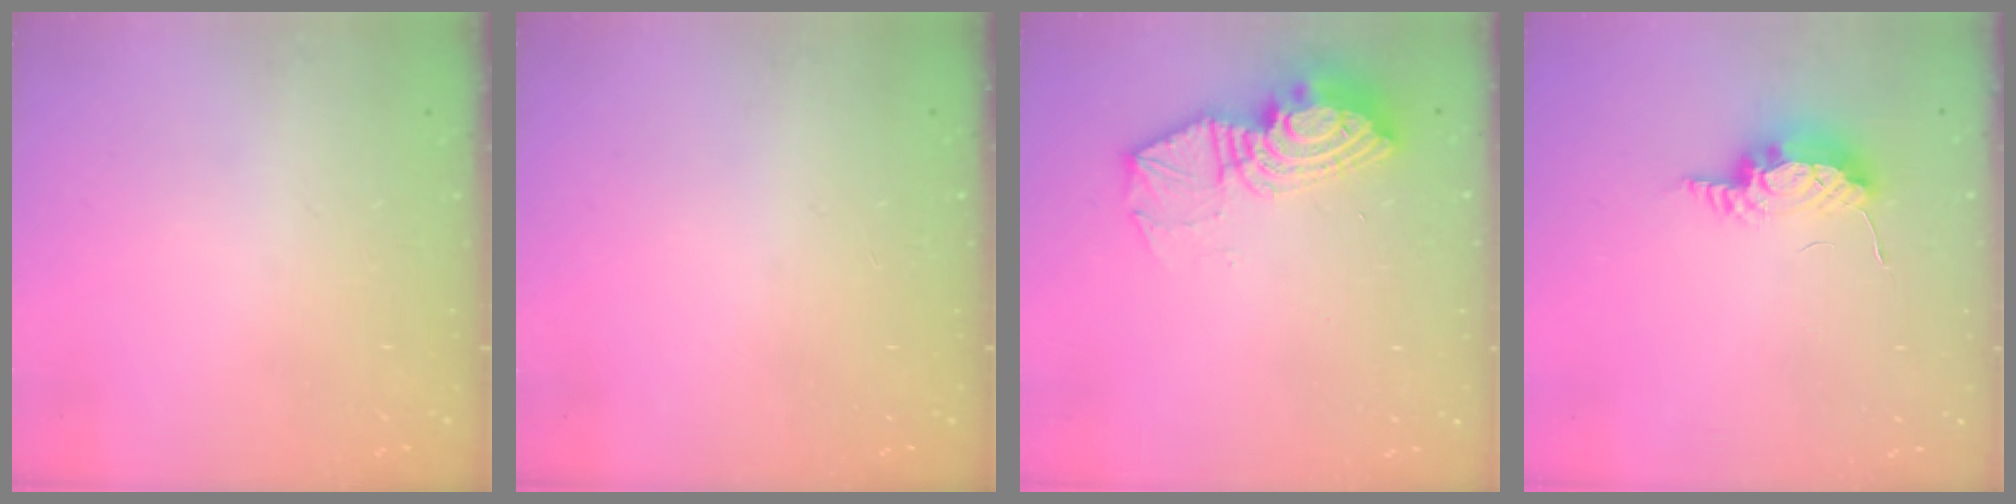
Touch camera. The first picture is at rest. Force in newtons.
{"total": 1.2, "press": 1.1, "slide": 0.2}
{"total": 13.6, "press": 13.5, "slide": 1.2}
{"total": 8.6, "press": 8.1, "slide": 2.7}